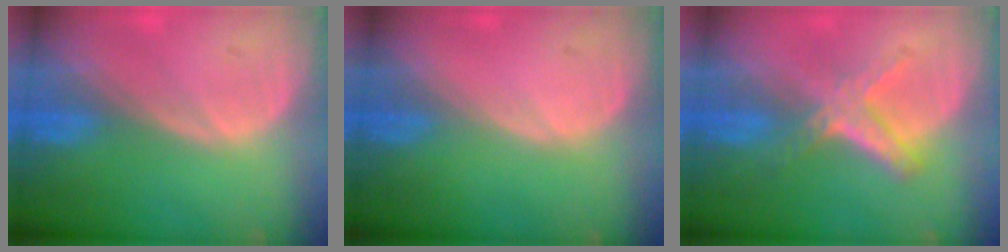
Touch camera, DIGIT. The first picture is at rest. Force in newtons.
{"total": 0.0}
{"total": 5.5, "press": 5.4, "slide": 1.3}